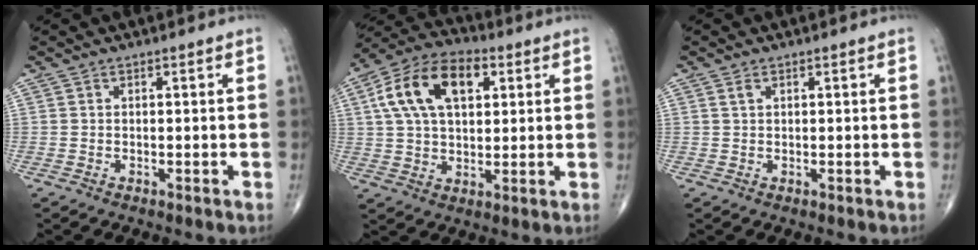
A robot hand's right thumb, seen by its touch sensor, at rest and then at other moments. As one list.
[{"total": 15.7, "force": [4.8, 9.2, 11.8], "torque": [-0.202, 0.014, 0.078]}, {"total": 1.0, "force": [0.5, 0.6, 0.7], "torque": [-0.014, 0.004, 0.010]}]